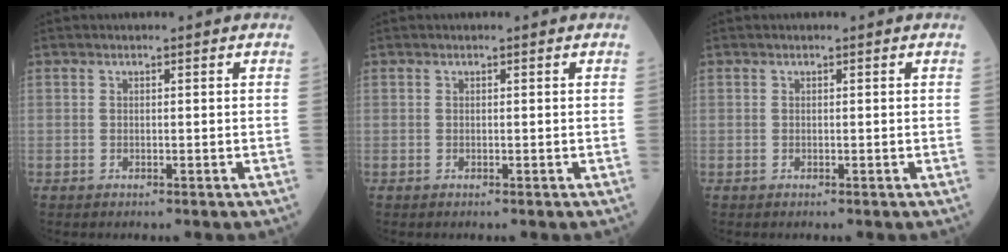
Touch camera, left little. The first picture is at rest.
{"total": 0.0}
{"total": 0.0}